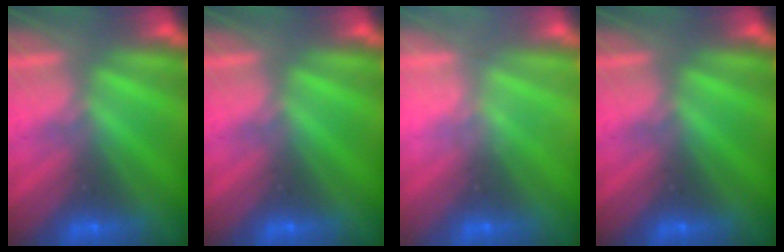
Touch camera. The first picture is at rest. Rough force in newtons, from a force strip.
{"total": 0.0}
{"total": 2.1}
{"total": 0.0}